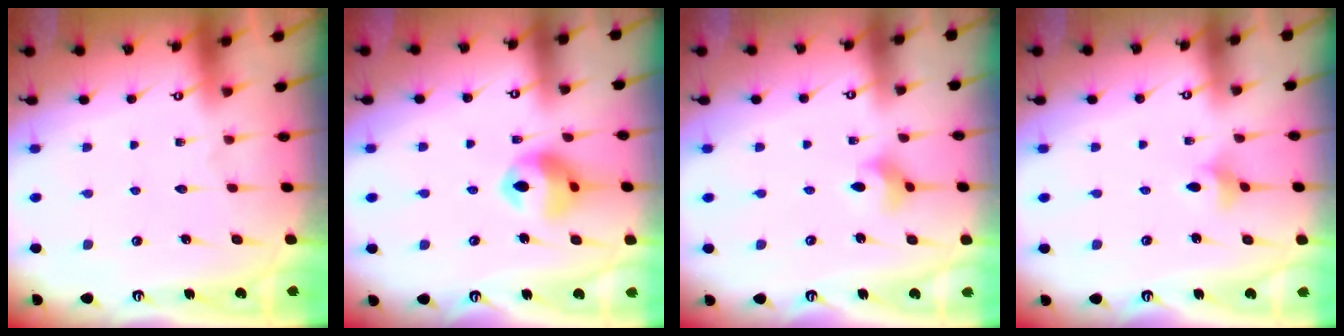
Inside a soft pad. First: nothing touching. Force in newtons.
{"total": 11.9, "press": 11.8, "slide": 1.4}
{"total": 3.9, "press": 3.9, "slide": 0.7}
{"total": 3.4, "press": 3.4, "slide": 0.7}